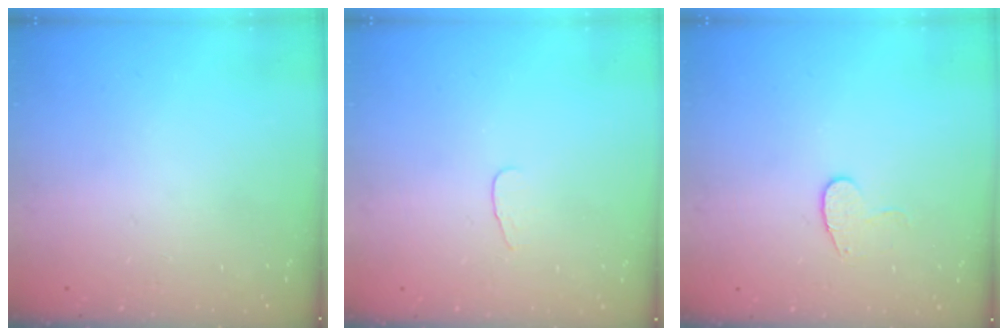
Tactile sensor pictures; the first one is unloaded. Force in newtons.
{"total": 2.8, "press": 2.8, "slide": 0.3}
{"total": 7.7, "press": 7.6, "slide": 0.5}